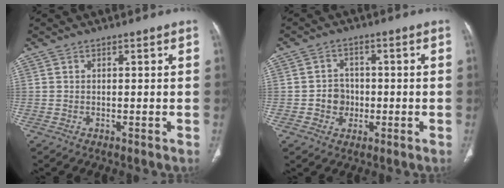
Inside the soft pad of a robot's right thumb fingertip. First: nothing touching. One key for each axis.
{"total": 4.5, "fx": -0.9, "fy": 4.1, "fz": 1.6, "tx": 0.001, "ty": 0.010, "tz": -0.018}